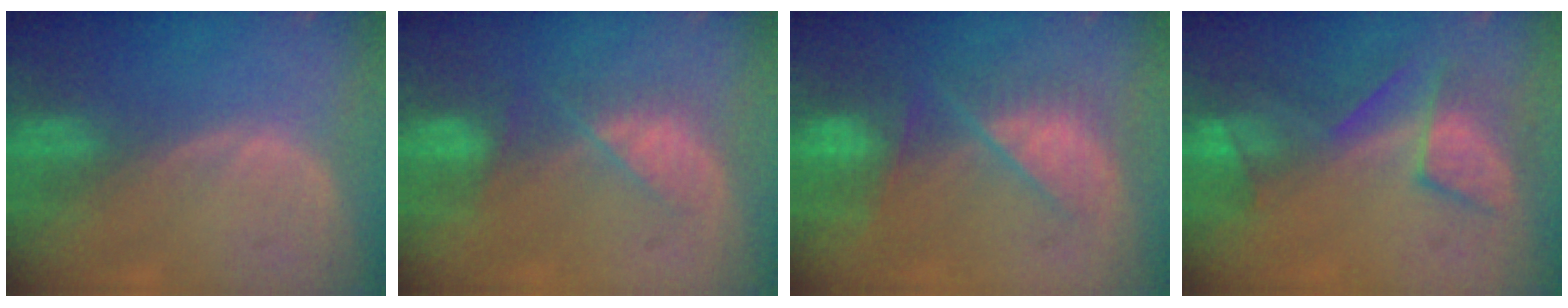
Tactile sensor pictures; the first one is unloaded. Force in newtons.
{"total": 4.6, "press": 4.6, "slide": 0.5}
{"total": 8.3, "press": 7.4, "slide": 3.8}
{"total": 7.6, "press": 7.1, "slide": 2.6}